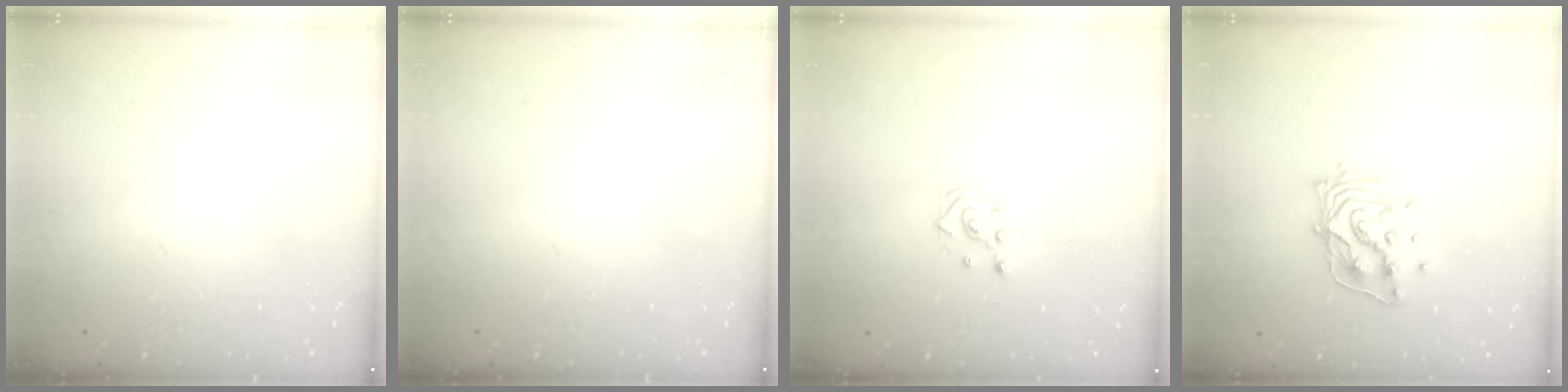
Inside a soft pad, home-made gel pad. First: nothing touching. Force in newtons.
{"total": 0.0}
{"total": 2.5, "press": 2.5, "slide": 0.3}
{"total": 12.4, "press": 12.3, "slide": 1.1}